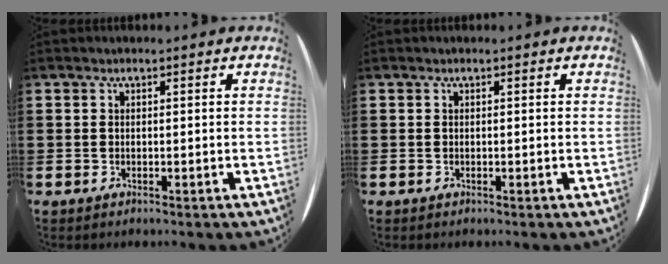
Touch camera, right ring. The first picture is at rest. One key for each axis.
{"total": 0.0}